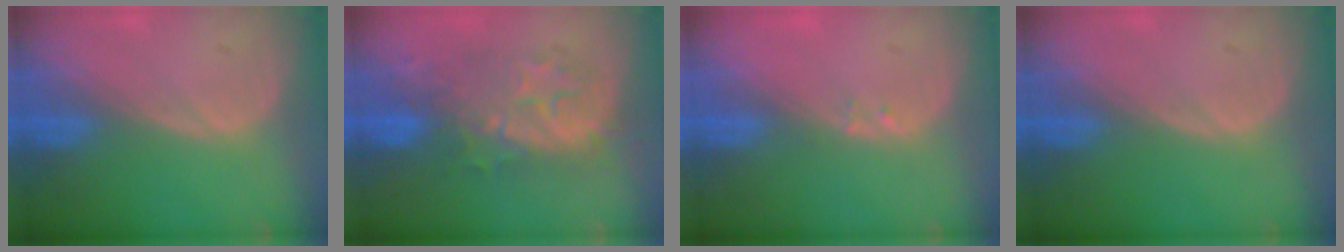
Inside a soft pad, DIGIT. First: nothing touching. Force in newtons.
{"total": 8.3, "press": 8.3, "slide": 0.1}
{"total": 0.6, "press": 0.6, "slide": 0.2}
{"total": 0.0}